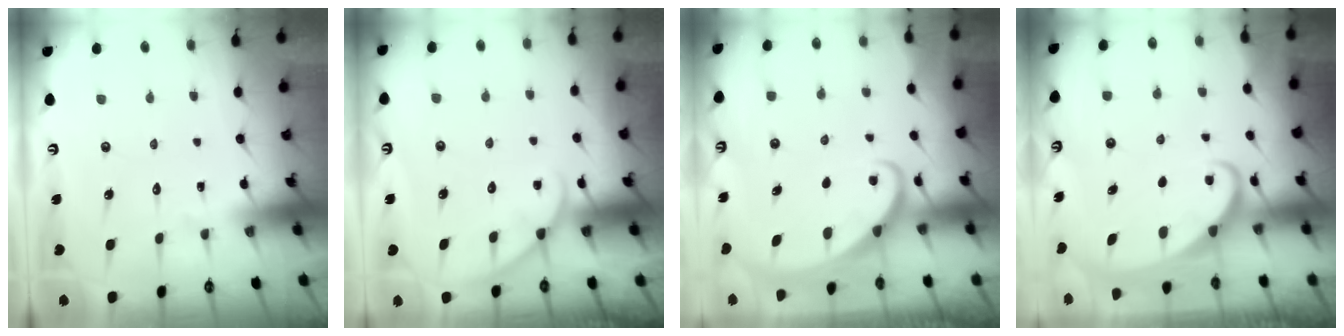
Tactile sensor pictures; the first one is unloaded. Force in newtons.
{"total": 3.9, "press": 3.9, "slide": 0.4}
{"total": 2.1, "press": 2.1, "slide": 0.2}
{"total": 2.1, "press": 2.1, "slide": 0.4}